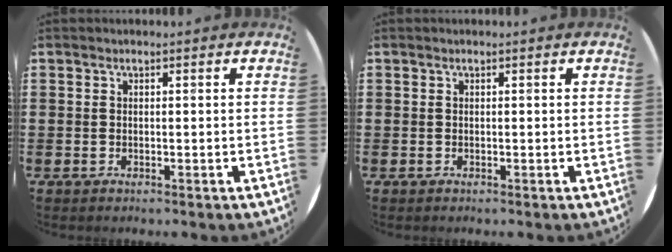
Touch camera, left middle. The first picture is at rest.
{"total": 0.0}